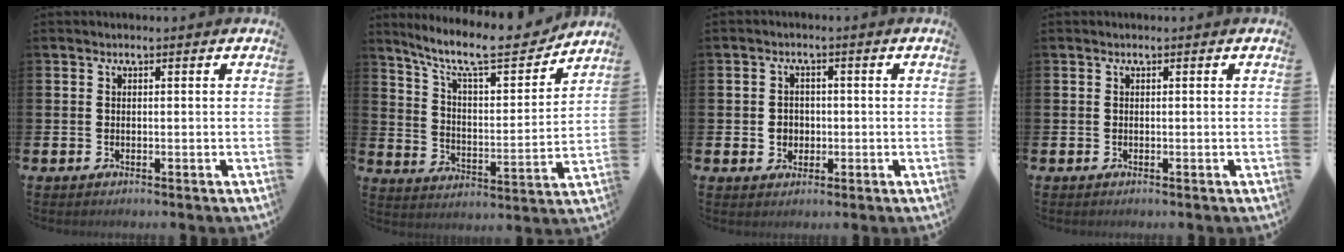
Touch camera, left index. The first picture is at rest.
{"total": 11.2, "force": [9.8, 2.2, 5.0], "torque": [-0.122, -0.063, 0.165]}
{"total": 2.4, "force": [-0.2, 2.3, 0.7], "torque": [-0.012, 0.006, -0.011]}
{"total": 0.0}